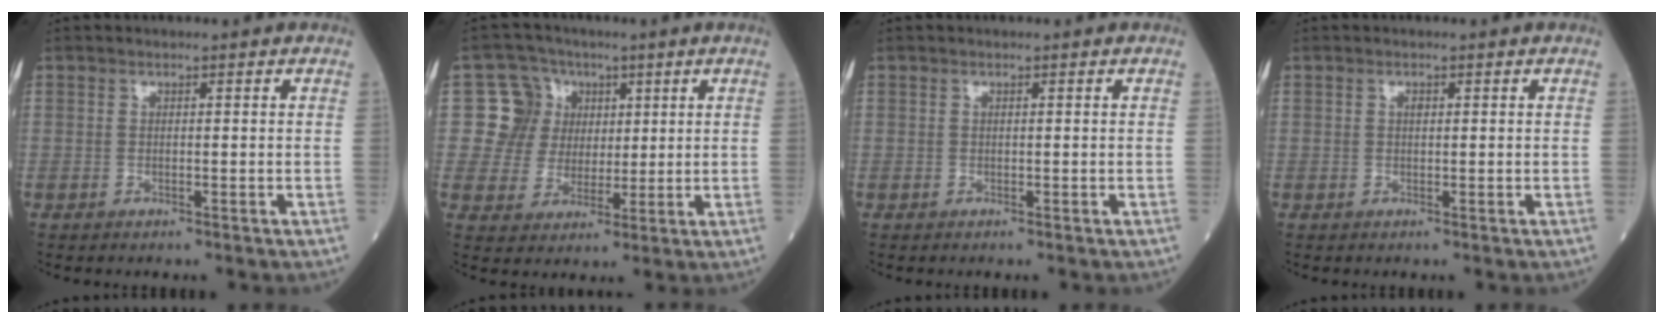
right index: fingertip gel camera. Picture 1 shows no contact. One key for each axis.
{"total": 7.5, "fx": 1.9, "fy": 7.2, "fz": 0.4, "tx": -0.003, "ty": 0.025, "tz": 0.035}
{"total": 0.0}
{"total": 0.6, "fx": 0.2, "fy": 0.3, "fz": 0.5, "tx": -0.012, "ty": 0.001, "tz": 0.003}